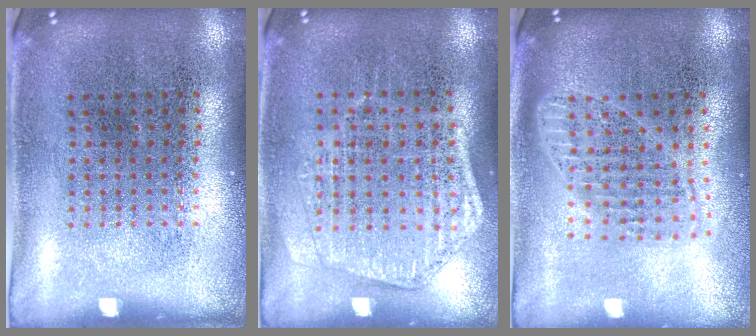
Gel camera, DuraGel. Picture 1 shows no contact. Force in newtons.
{"total": 1.4, "press": 1.3, "slide": 0.5}
{"total": 1.7, "press": 1.4, "slide": 0.9}